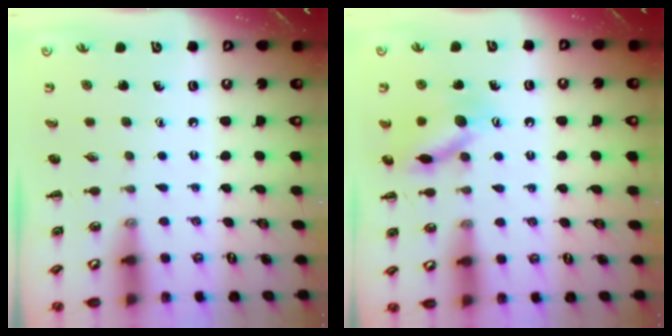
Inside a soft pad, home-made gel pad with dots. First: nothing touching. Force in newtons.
{"total": 13.2, "press": 13.2, "slide": 1.1}